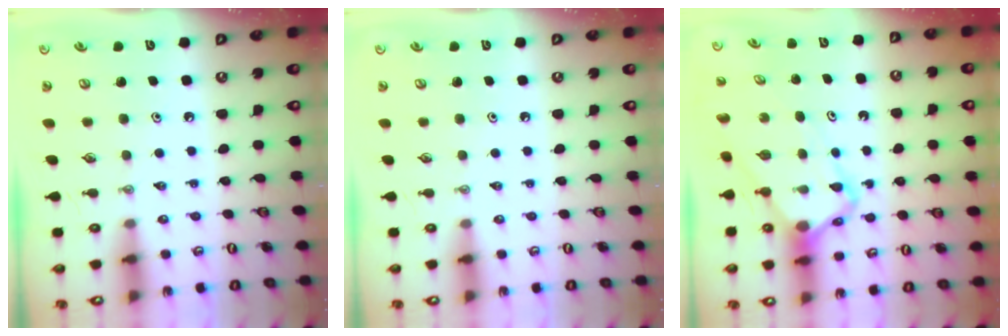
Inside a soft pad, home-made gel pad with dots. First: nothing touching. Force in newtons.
{"total": 0.0}
{"total": 4.7, "press": 4.6, "slide": 0.4}